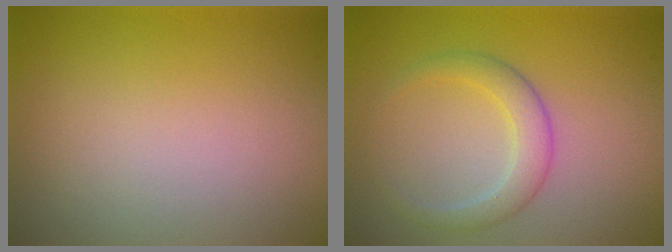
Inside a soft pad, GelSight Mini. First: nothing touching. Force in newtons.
{"total": 2.6, "press": 2.6, "slide": 0.1}